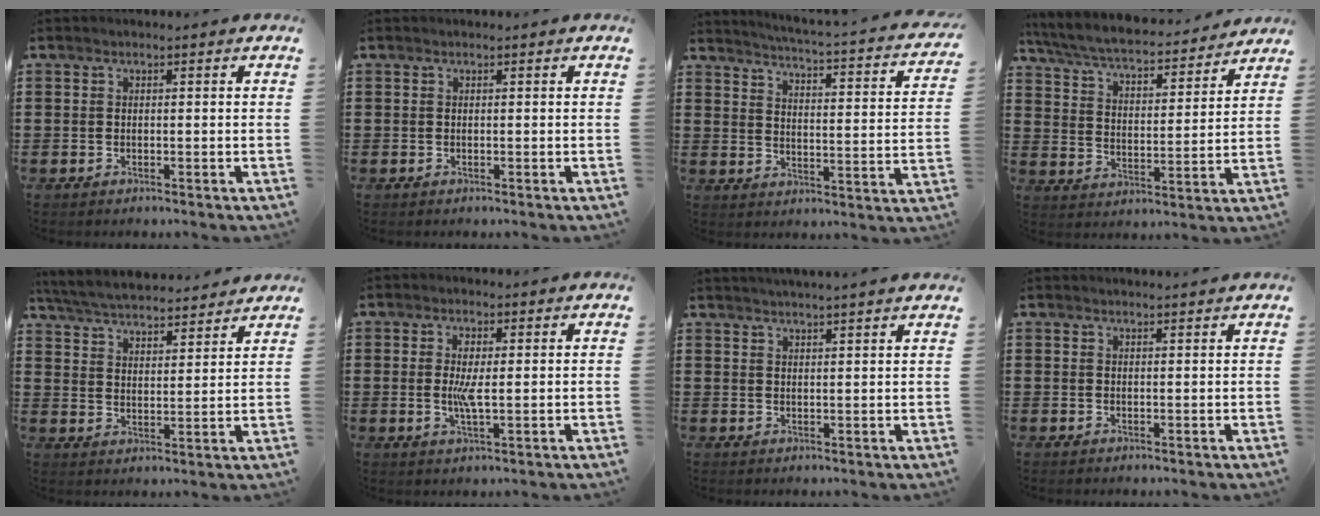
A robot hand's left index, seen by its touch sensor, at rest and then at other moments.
{"total": 0.0}
{"total": 2.6, "force": [2.3, -0.4, 1.2], "torque": [-0.044, -0.030, 0.026]}
{"total": 5.8, "force": [5.4, 0.3, 2.1], "torque": [-0.065, -0.038, 0.088]}
{"total": 5.1, "force": [5.0, 0.3, 0.9], "torque": [-0.042, -0.028, 0.085]}
{"total": 4.1, "force": [0.4, 1.2, 3.9], "torque": [-0.075, 0.003, 0.005]}
{"total": 2.3, "force": [2.2, -0.6, 0.3], "torque": [-0.010, -0.008, 0.041]}
{"total": 1.0, "force": [0.9, -0.1, 0.2], "torque": [-0.005, -0.003, 0.018]}